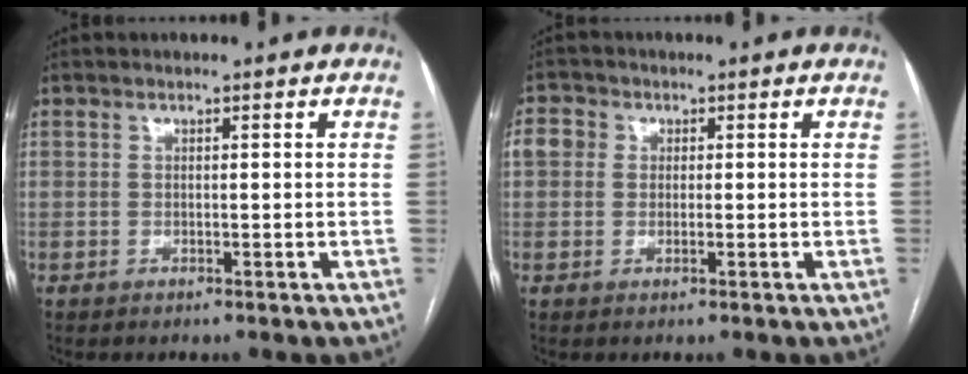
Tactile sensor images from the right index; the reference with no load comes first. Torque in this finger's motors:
{"motor_torque": [-0.18, 0.09, -0.01, 0.02]}